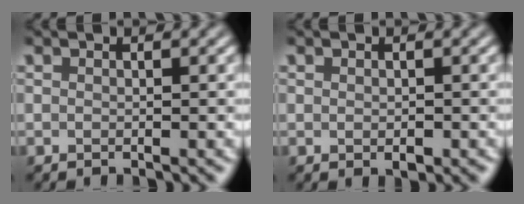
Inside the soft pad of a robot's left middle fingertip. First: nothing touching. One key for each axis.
{"total": 0.8, "fx": -0.2, "fy": 0.6, "fz": 0.5, "tx": -0.002, "ty": -0.003, "tz": -0.003}